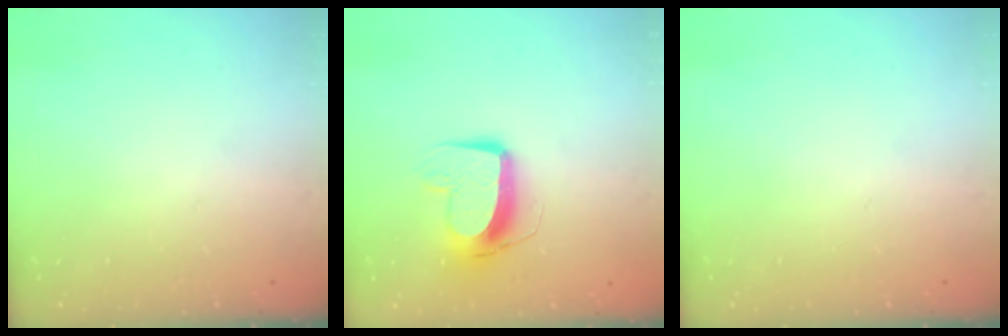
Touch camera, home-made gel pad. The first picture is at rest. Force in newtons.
{"total": 11.8, "press": 11.7, "slide": 1.1}
{"total": 0.0}